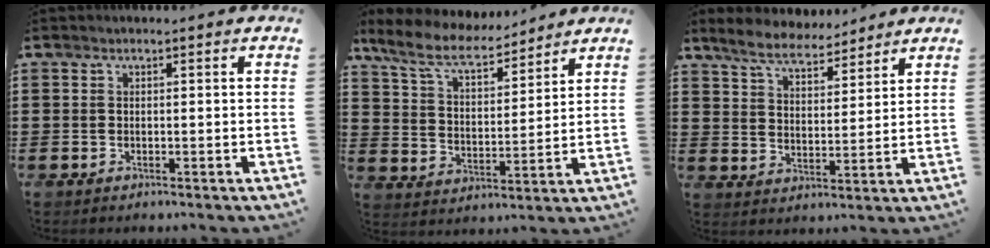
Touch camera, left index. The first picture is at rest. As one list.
[{"total": 8.0, "force": [6.8, 2.0, 3.8], "torque": [-0.102, -0.028, 0.118]}, {"total": 6.2, "force": [5.8, 1.2, 1.9], "torque": [-0.061, -0.017, 0.105]}]